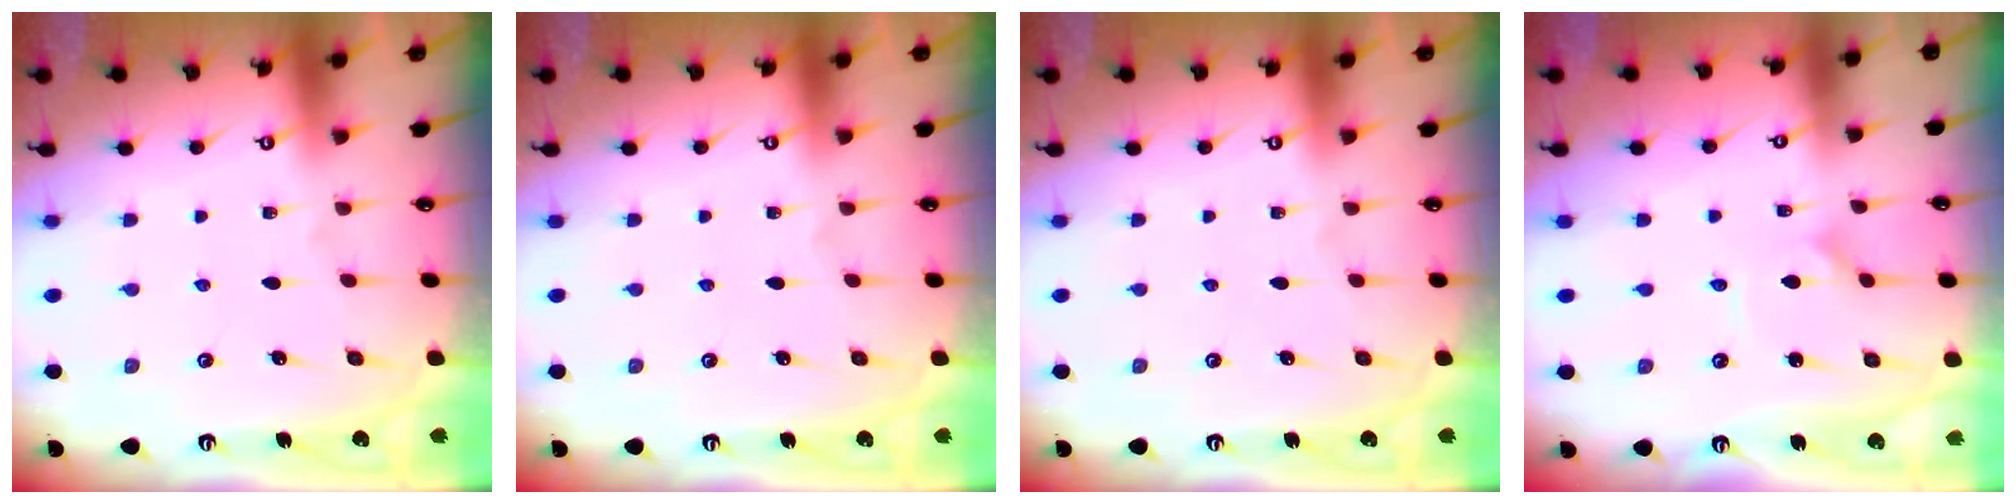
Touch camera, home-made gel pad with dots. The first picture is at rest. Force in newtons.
{"total": 0.0}
{"total": 0.0}
{"total": 1.4, "press": 1.4, "slide": 0.1}